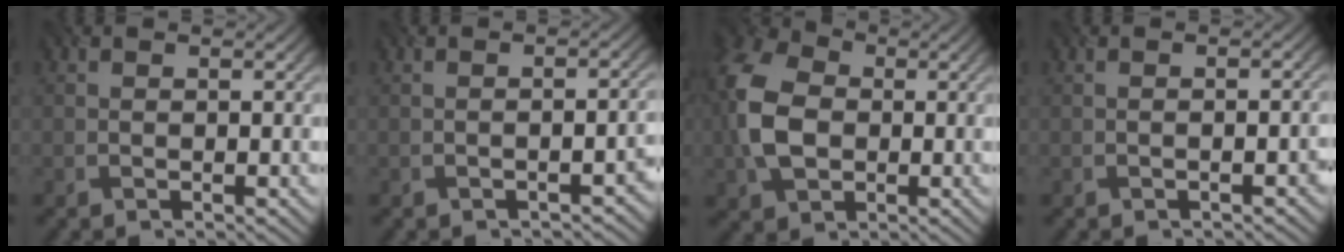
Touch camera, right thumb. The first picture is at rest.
{"total": 2.1, "force": [-1.2, 0.5, 1.7], "torque": [-0.024, 0.008, -0.017]}
{"total": 10.8, "force": [-0.3, 7.8, 7.5], "torque": [-0.209, 0.007, -0.019]}
{"total": 1.3, "force": [-0.6, 0.2, 1.1], "torque": [-0.017, 0.004, -0.010]}